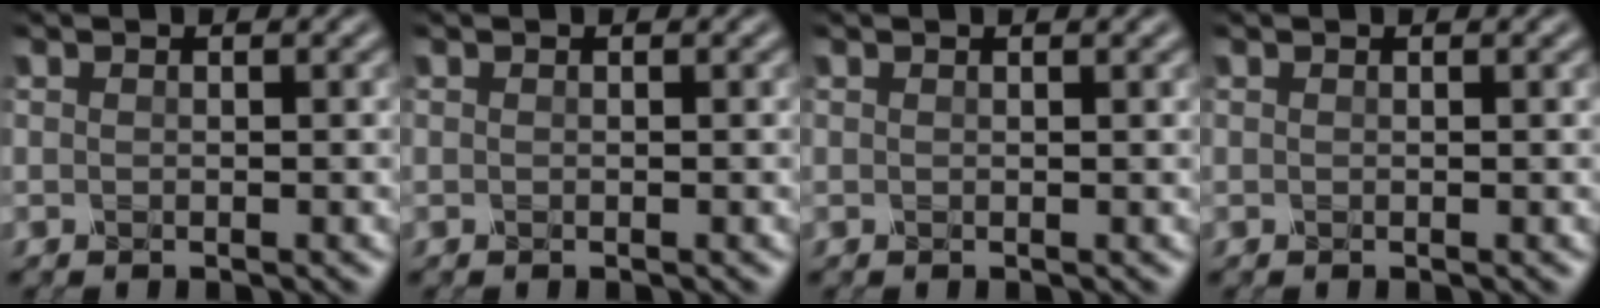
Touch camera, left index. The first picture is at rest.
{"total": 0.0}
{"total": 1.8, "force": [1.1, 0.7, 1.2], "torque": [0.000, 0.006, -0.004]}
{"total": 0.7, "force": [0.4, 0.3, 0.5], "torque": [-0.004, 0.002, -0.002]}